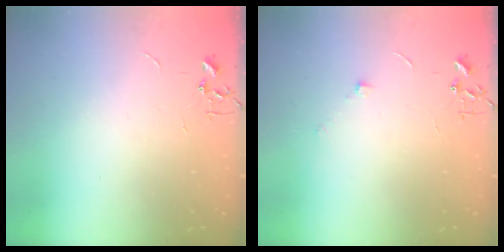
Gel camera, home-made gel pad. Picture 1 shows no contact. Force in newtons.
{"total": 4.0, "press": 3.6, "slide": 1.6}